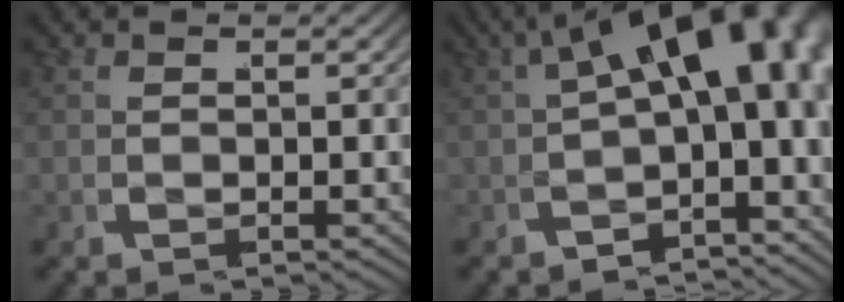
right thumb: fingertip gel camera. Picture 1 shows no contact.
{"total": 11.8, "force": [0.9, 6.5, 9.8], "torque": [-0.122, 0.008, -0.002]}